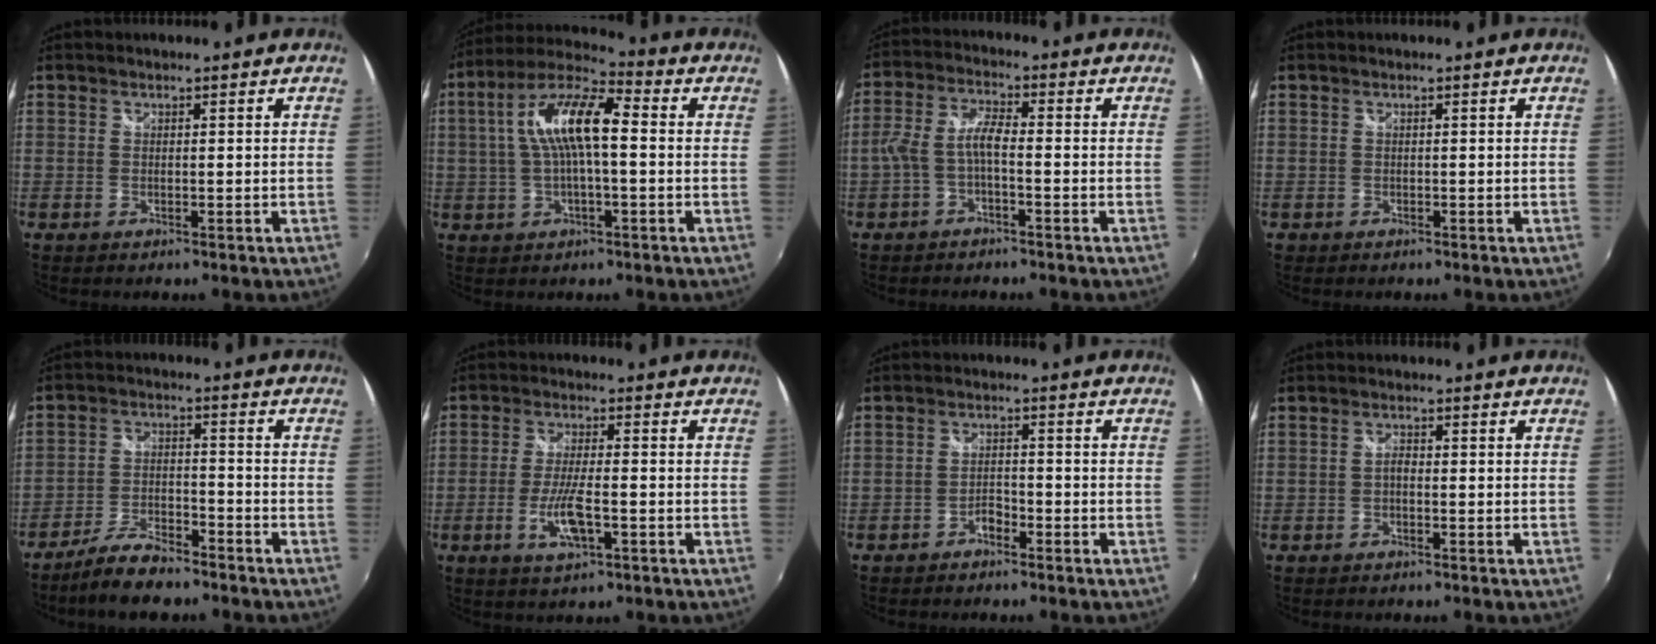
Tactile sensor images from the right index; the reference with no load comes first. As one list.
[{"total": 13.0, "force": [1.1, 4.1, 12.3], "torque": [-0.234, 0.023, 0.012]}, {"total": 5.0, "force": [-1.9, 1.3, 4.5], "torque": [-0.104, 0.013, -0.036]}, {"total": 0.6, "force": [-0.2, 0.6, 0.0], "torque": [-0.001, 0.000, -0.002]}, {"total": 8.8, "force": [-7.3, 2.4, 4.3], "torque": [-0.105, -0.005, -0.132]}, {"total": 7.0, "force": [-2.6, 1.8, 6.3], "torque": [-0.131, -0.009, -0.046]}, {"total": 2.4, "force": [-1.9, 1.0, 0.8], "torque": [-0.020, 0.003, -0.032]}, {"total": 1.2, "force": [-0.4, 0.6, 0.9], "torque": [-0.019, 0.004, -0.010]}]